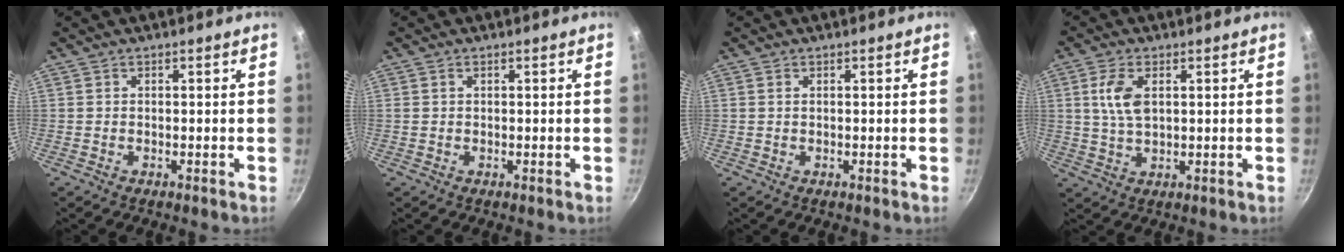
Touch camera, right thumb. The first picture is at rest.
{"total": 0.7, "force": [0.4, 0.4, 0.5], "torque": [-0.008, 0.003, 0.006]}
{"total": 0.5, "force": [0.2, 0.2, 0.4], "torque": [-0.008, 0.001, 0.003]}
{"total": 6.4, "force": [1.7, 3.4, 5.2], "torque": [-0.099, -0.003, 0.034]}